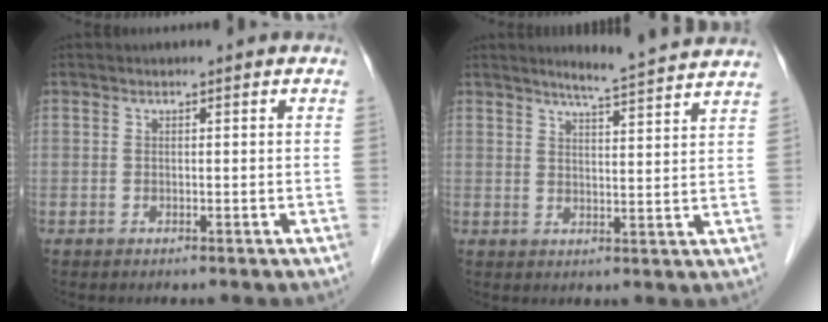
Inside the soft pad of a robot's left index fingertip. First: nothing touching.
{"total": 9.3, "force": [8.6, -0.8, 3.4], "torque": [-0.058, 0.001, 0.106]}